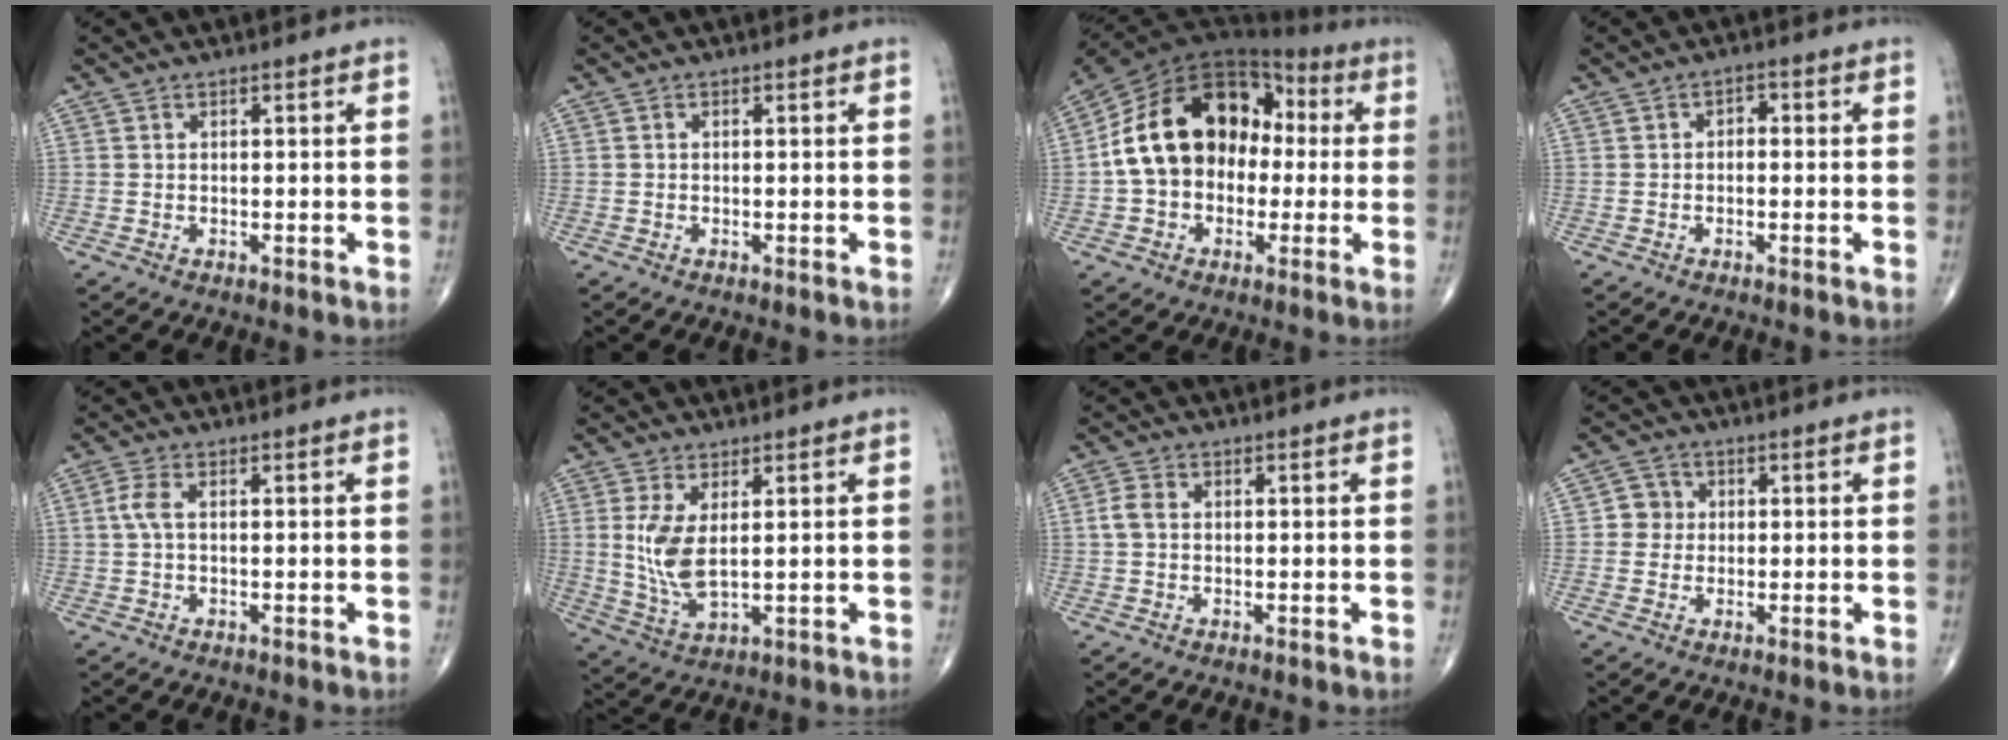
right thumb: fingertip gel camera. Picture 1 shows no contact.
{"total": 0.0}
{"total": 19.3, "force": [0.3, 14.0, 13.2], "torque": [-0.216, 0.049, -0.001]}
{"total": 1.8, "force": [-0.2, 1.2, 1.2], "torque": [-0.006, 0.009, -0.012]}
{"total": 2.7, "force": [0.3, 1.1, 2.5], "torque": [-0.067, 0.006, 0.003]}
{"total": 7.4, "force": [1.2, 3.2, 6.6], "torque": [-0.142, -0.018, 0.035]}
{"total": 2.6, "force": [0.1, 1.8, 1.9], "torque": [-0.044, 0.006, -0.002]}
{"total": 3.4, "force": [0.2, 3.3, 0.8], "torque": [0.011, 0.008, -0.004]}